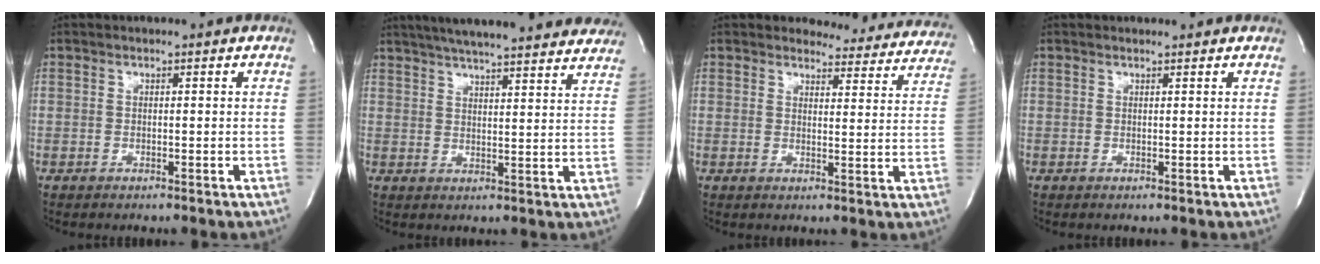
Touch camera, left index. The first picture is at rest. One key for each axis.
{"total": 25.7, "fx": 22.7, "fy": 3.3, "fz": 11.6, "tx": -0.186, "ty": -0.004, "tz": 0.283}
{"total": 13.8, "fx": 13.1, "fy": 4.0, "fz": 1.6, "tx": 0.016, "ty": -0.053, "tz": 0.121}
{"total": 1.1, "fx": 1.1, "fy": 0.1, "fz": 0.0, "tx": -0.011, "ty": 0.002, "tz": 0.014}